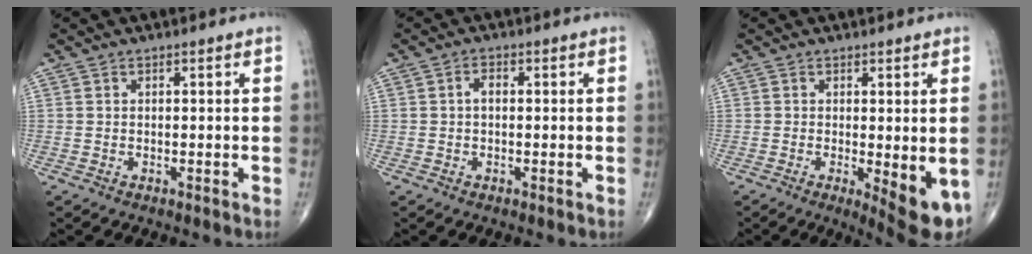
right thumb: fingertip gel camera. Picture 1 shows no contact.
{"total": 2.1, "force": [0.1, 1.2, 1.7], "torque": [-0.029, 0.009, 0.000]}
{"total": 8.3, "force": [-2.0, 2.4, 7.7], "torque": [-0.100, -0.021, -0.023]}